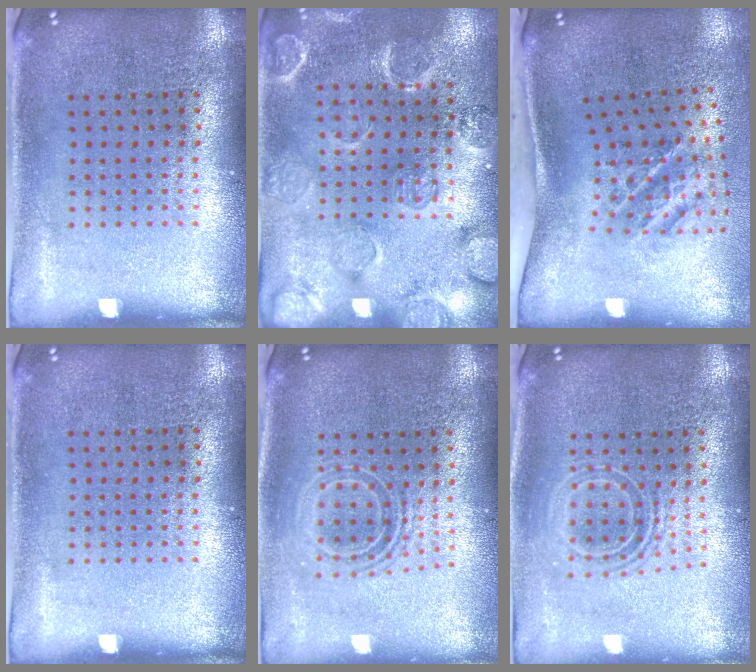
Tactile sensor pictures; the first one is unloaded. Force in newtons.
{"total": 2.4, "press": 2.2, "slide": 0.9}
{"total": 1.9, "press": 1.3, "slide": 1.5}
{"total": 0.0}
{"total": 1.7, "press": 1.3, "slide": 1.1}
{"total": 1.7, "press": 1.3, "slide": 1.0}